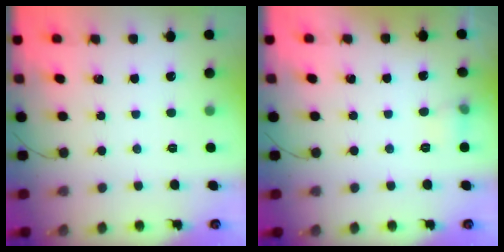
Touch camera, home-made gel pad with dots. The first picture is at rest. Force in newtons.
{"total": 5.7, "press": 5.2, "slide": 2.2}